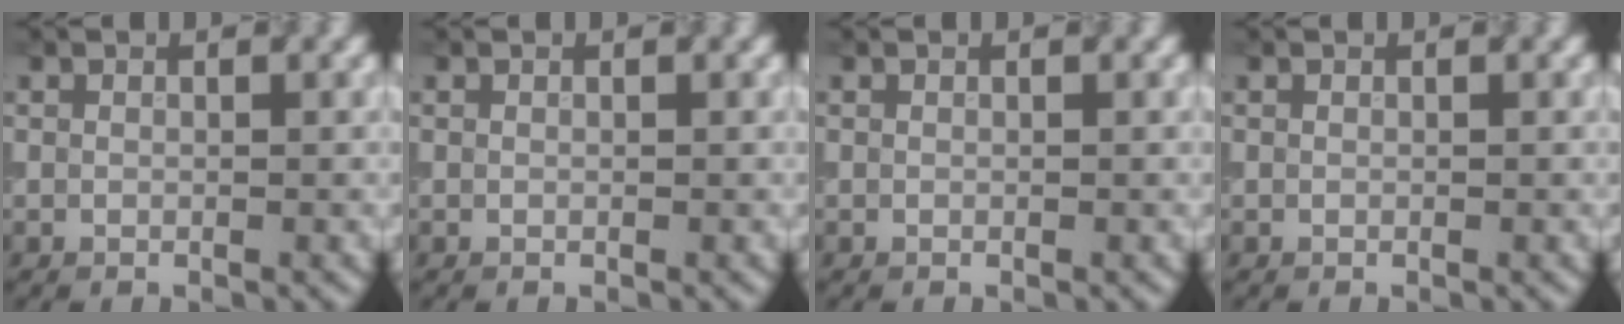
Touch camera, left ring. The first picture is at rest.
{"total": 0.0}
{"total": 0.0}
{"total": 0.0}